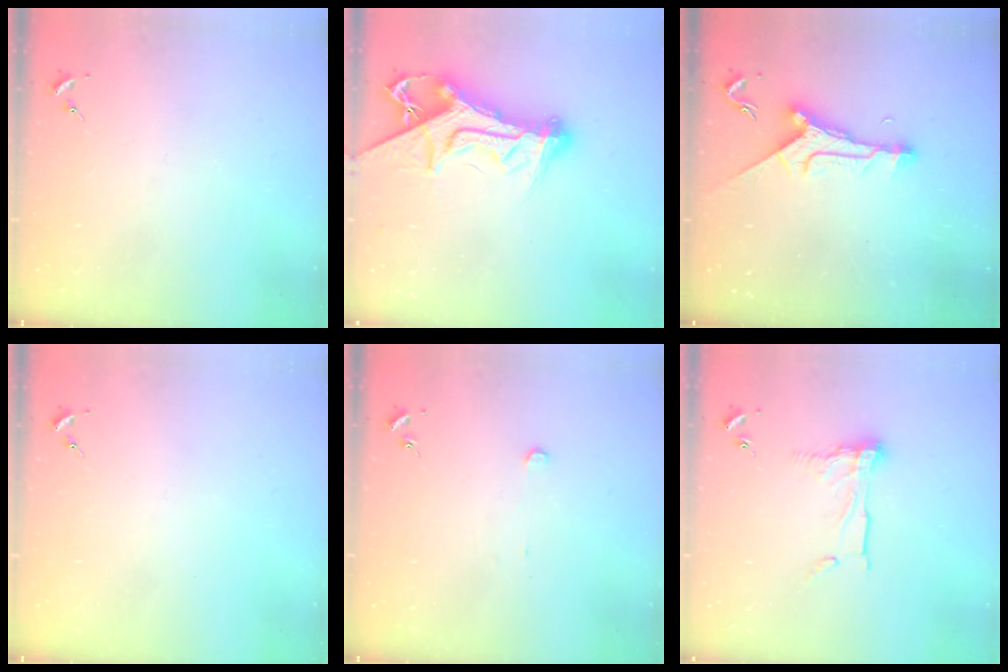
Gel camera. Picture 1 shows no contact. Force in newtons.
{"total": 15.9, "press": 15.8, "slide": 1.8}
{"total": 9.5, "press": 9.5, "slide": 0.3}
{"total": 0.0}
{"total": 2.4, "press": 2.4, "slide": 0.2}
{"total": 11.1, "press": 11.0, "slide": 0.9}